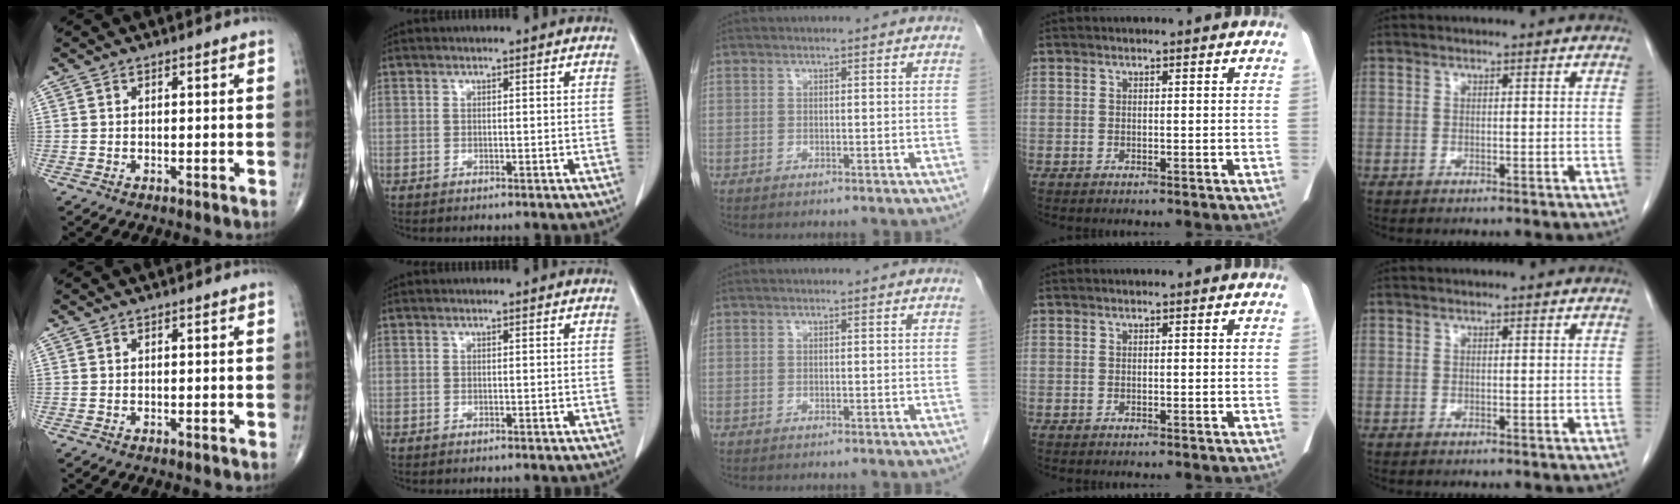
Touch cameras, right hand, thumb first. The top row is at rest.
{}